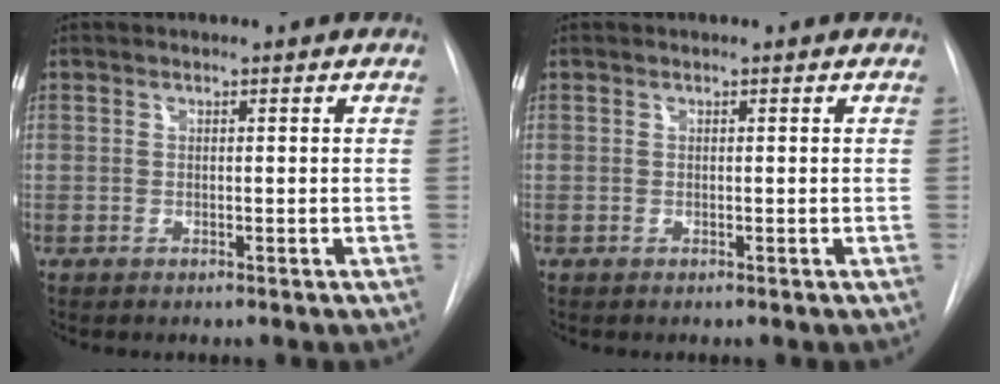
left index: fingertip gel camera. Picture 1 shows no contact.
{"total": 0.0}